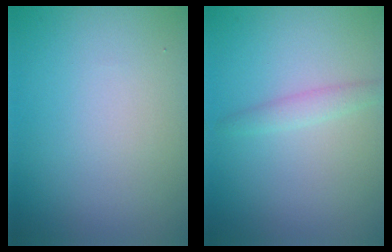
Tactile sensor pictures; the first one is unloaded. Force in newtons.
{"total": 1.3, "press": 1.3, "slide": 0.1}